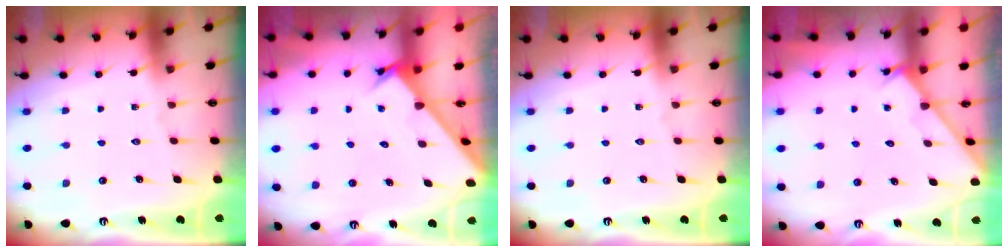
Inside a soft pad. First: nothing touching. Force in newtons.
{"total": 2.6, "press": 2.6, "slide": 0.3}
{"total": 0.0}
{"total": 2.2, "press": 2.2, "slide": 0.2}